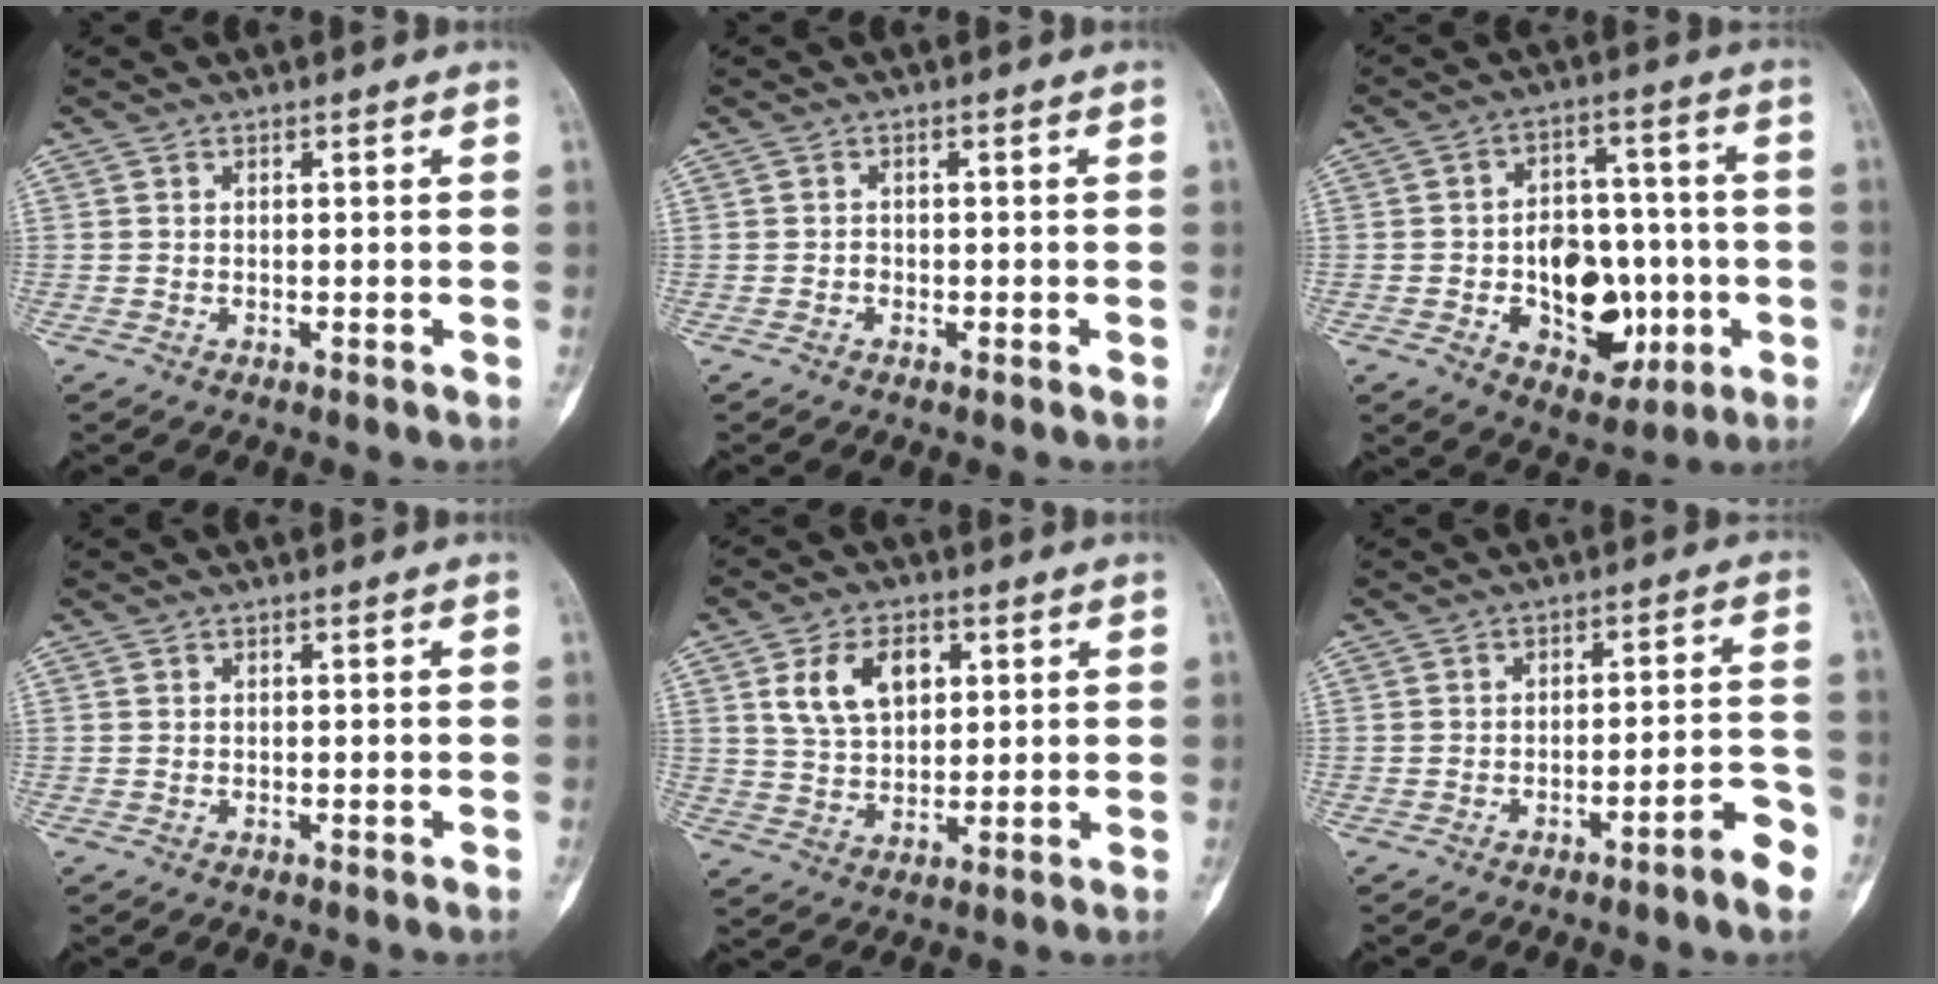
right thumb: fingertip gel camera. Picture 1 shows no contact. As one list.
[{"total": 0.8, "force": [-0.4, 0.6, 0.3], "torque": [-0.001, 0.001, -0.010]}, {"total": 16.5, "force": [-3.6, 11.0, 11.8], "torque": [-0.123, 0.030, -0.039]}, {"total": 0.0}, {"total": 9.7, "force": [3.4, 6.3, 6.6], "torque": [-0.100, -0.008, 0.066]}, {"total": 6.3, "force": [-3.6, 0.6, 5.1], "torque": [-0.072, 0.033, -0.046]}]